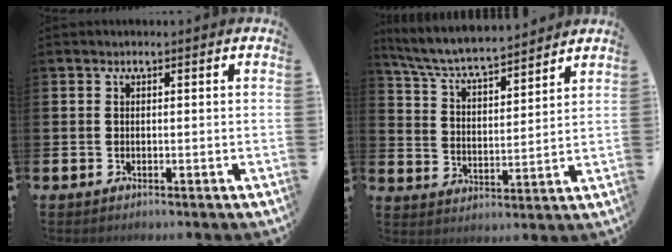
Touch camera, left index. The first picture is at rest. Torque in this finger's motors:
{"motor_torque": [0.30, -0.47, 0.81, 0.21]}